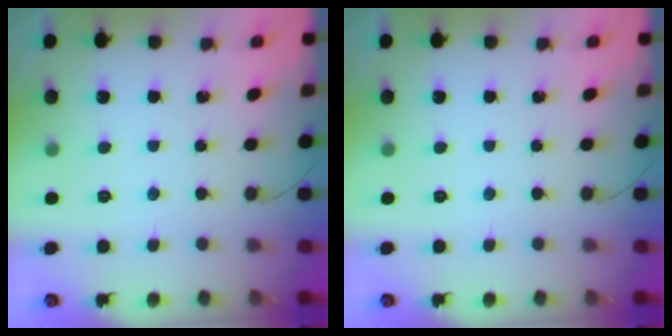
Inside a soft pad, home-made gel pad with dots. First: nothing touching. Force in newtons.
{"total": 0.0}